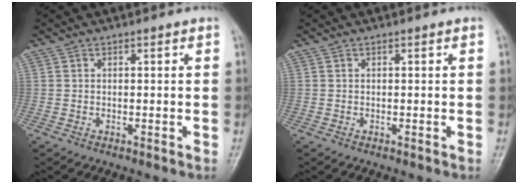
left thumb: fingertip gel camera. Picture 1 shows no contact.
{"total": 0.0}